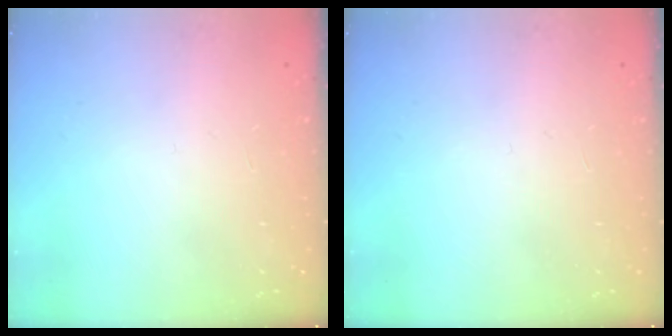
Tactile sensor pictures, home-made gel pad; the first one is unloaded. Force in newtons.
{"total": 0.0}